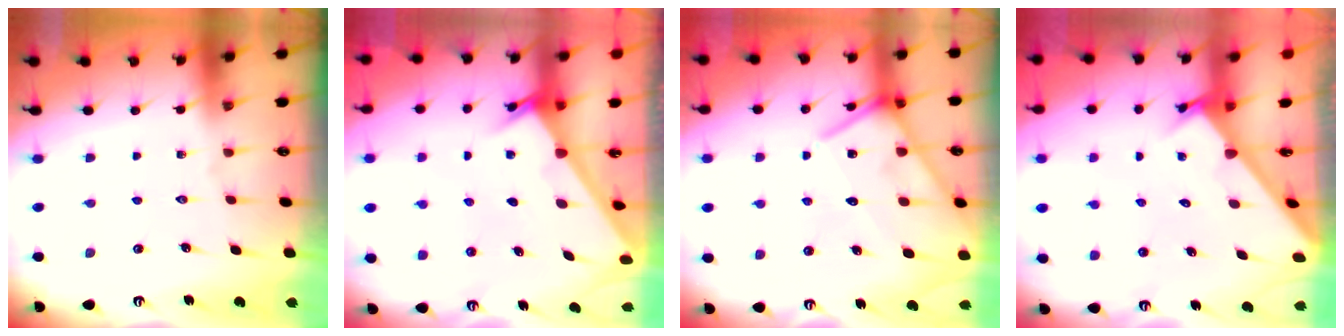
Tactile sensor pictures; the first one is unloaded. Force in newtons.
{"total": 2.3, "press": 2.3, "slide": 0.2}
{"total": 13.2, "press": 13.2, "slide": 1.1}
{"total": 2.4, "press": 2.4, "slide": 0.1}